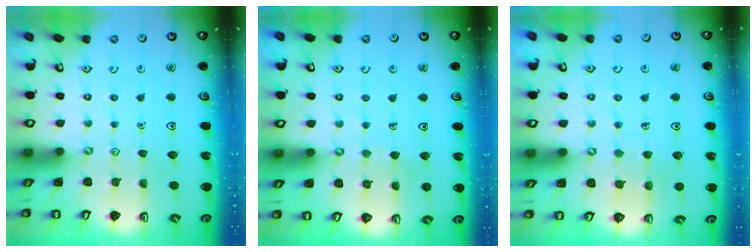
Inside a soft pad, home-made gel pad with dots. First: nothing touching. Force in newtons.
{"total": 3.7, "press": 3.7, "slide": 0.4}
{"total": 5.6, "press": 5.6, "slide": 0.5}